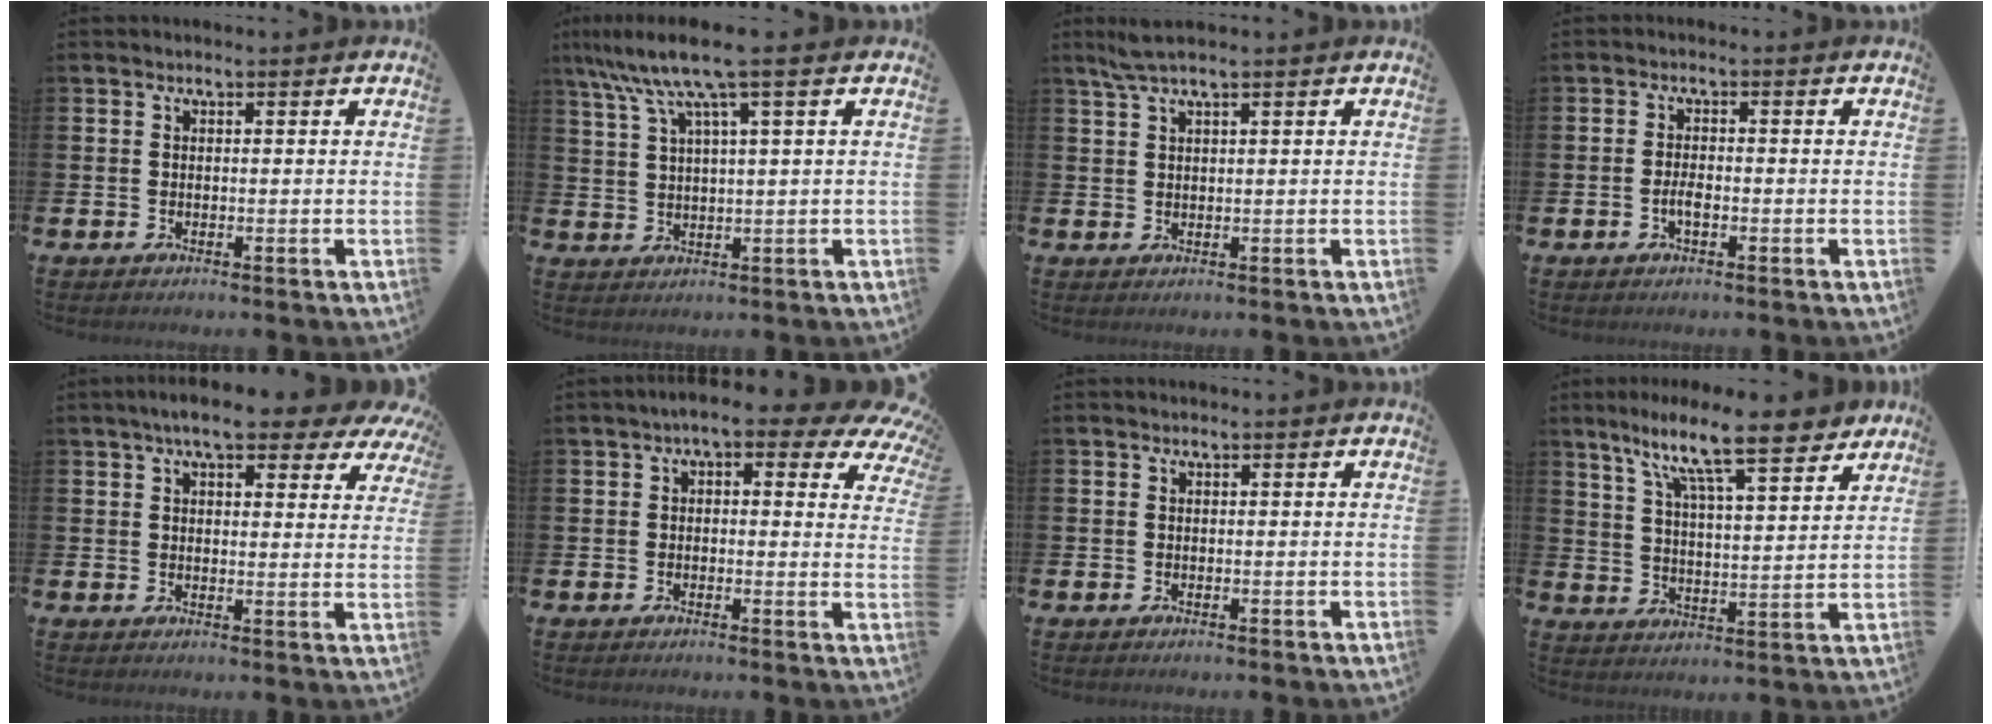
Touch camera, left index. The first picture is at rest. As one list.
[{"total": 7.7, "force": [4.8, 0.7, 6.0], "torque": [-0.134, -0.002, 0.083]}, {"total": 2.6, "force": [2.0, 0.1, 1.8], "torque": [-0.045, 0.007, 0.037]}, {"total": 1.9, "force": [-0.7, 0.7, 1.7], "torque": [-0.029, 0.000, -0.014]}, {"total": 7.0, "force": [5.5, 2.0, 3.7], "torque": [-0.071, -0.012, 0.095]}, {"total": 4.3, "force": [2.3, 1.9, 3.2], "torque": [-0.061, -0.012, 0.031]}, {"total": 0.0}, {"total": 12.3, "force": [9.9, 2.1, 7.1], "torque": [-0.147, -0.049, 0.167]}]